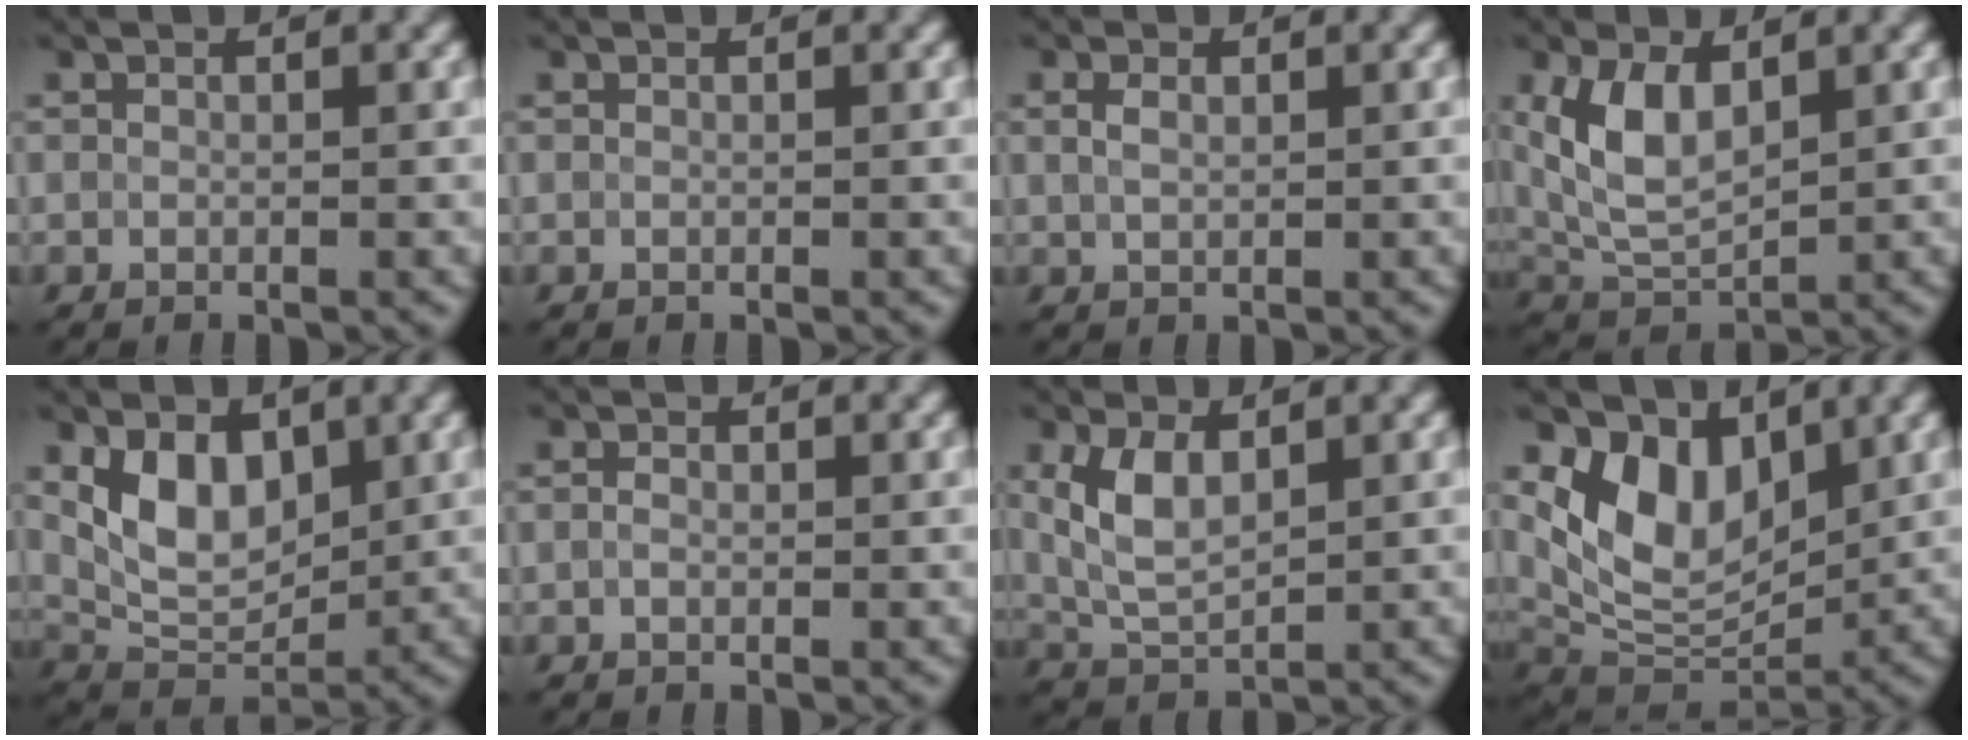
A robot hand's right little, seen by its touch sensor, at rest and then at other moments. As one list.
[{"total": 0.0}, {"total": 1.5, "force": [0.5, 0.9, 1.2], "torque": [-0.028, 0.006, 0.010]}, {"total": 6.1, "force": [1.8, 3.2, 4.9], "torque": [-0.111, 0.008, 0.040]}, {"total": 5.6, "force": [1.8, 3.4, 4.1], "torque": [-0.076, -0.003, 0.036]}, {"total": 0.9, "force": [0.0, 0.6, 0.7], "torque": [-0.016, 0.004, -0.004]}, {"total": 4.7, "force": [1.5, 2.5, 3.6], "torque": [-0.093, 0.006, 0.034]}, {"total": 7.0, "force": [2.8, 4.4, 4.7], "torque": [-0.086, -0.009, 0.049]}]